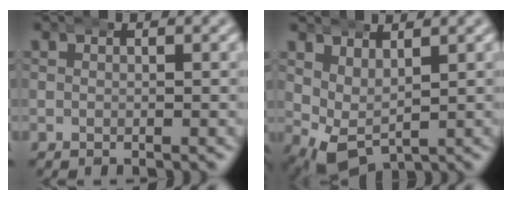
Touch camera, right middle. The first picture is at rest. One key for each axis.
{"total": 5.1, "fx": 0.3, "fy": 3.9, "fz": 3.2, "tx": -0.080, "ty": -0.034, "tz": 0.016}